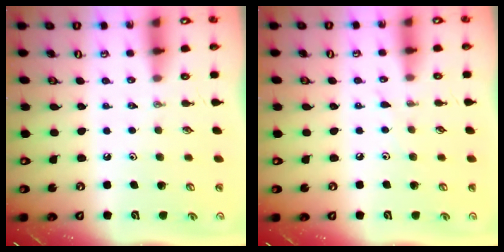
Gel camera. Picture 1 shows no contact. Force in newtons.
{"total": 3.0, "press": 3.0, "slide": 0.4}